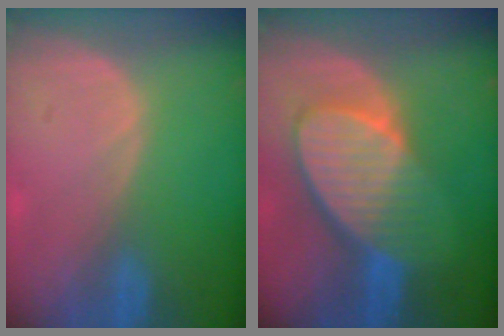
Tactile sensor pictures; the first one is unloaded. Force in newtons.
{"total": 9.3, "press": 8.3, "slide": 4.3}